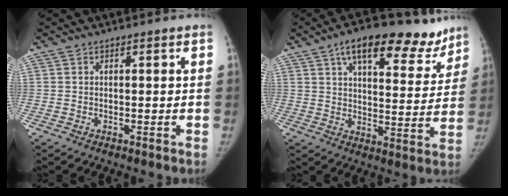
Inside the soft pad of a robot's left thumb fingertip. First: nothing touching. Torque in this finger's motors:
{"motor_torque": [0.62, -0.49, 1.74, -0.74, 0.00]}